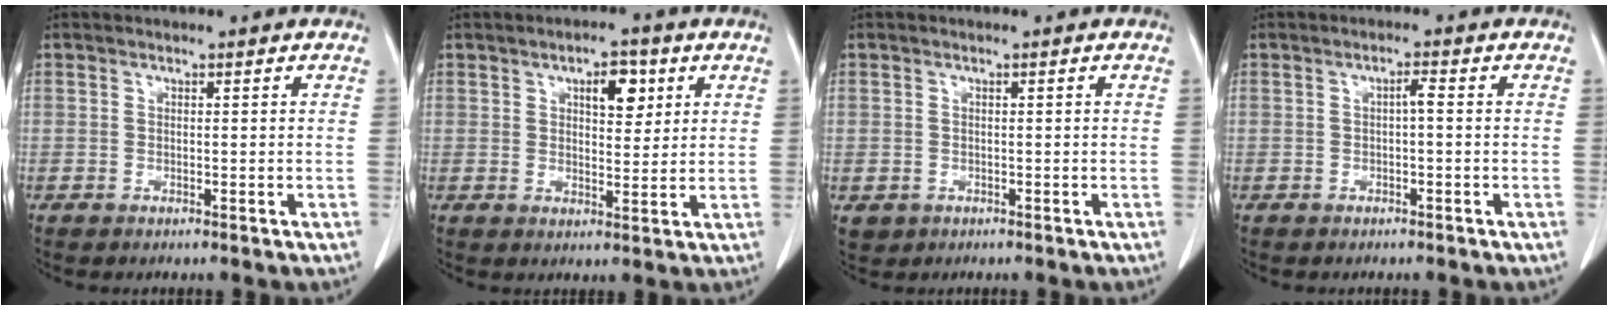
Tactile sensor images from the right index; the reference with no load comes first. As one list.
[{"total": 5.3, "force": [2.3, 2.3, 4.2], "torque": [-0.063, 0.004, 0.036]}, {"total": 1.9, "force": [-0.5, 1.8, 0.3], "torque": [-0.006, 0.002, 0.000]}, {"total": 1.4, "force": [-0.1, 0.1, 1.4], "torque": [-0.022, 0.004, -0.001]}]